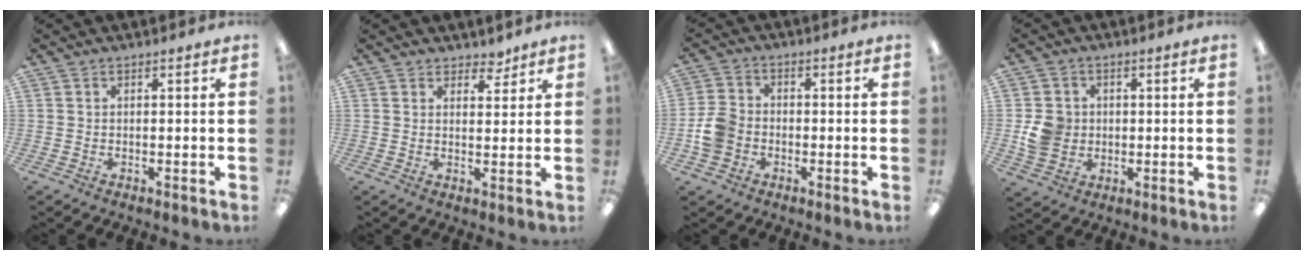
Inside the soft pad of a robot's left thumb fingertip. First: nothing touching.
{"total": 3.7, "force": [3.1, 1.9, 0.5], "torque": [0.008, -0.019, 0.055]}
{"total": 6.7, "force": [-1.9, 5.6, 3.3], "torque": [-0.067, 0.020, -0.032]}
{"total": 7.0, "force": [0.1, 6.5, 2.7], "torque": [-0.042, 0.011, 0.003]}